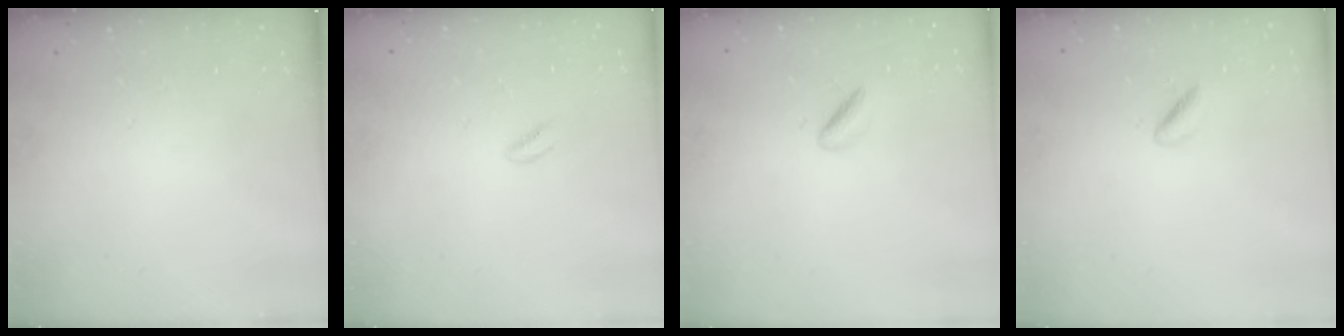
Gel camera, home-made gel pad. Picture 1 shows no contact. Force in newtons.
{"total": 1.8, "press": 1.6, "slide": 0.9}
{"total": 2.3, "press": 2.0, "slide": 1.1}
{"total": 1.6, "press": 1.2, "slide": 0.9}